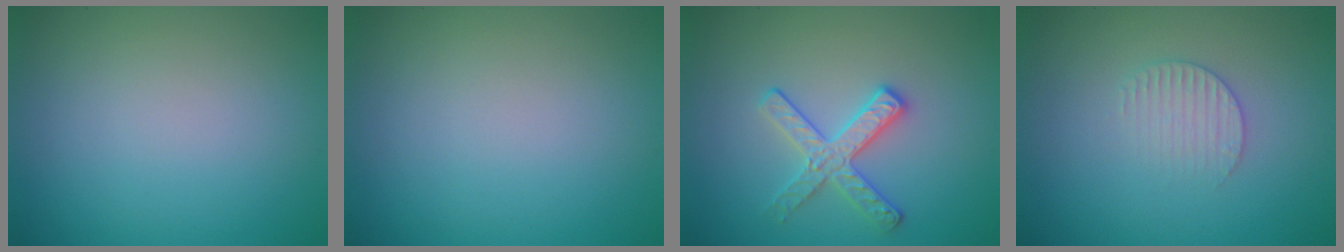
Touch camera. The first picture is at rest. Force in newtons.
{"total": 0.0}
{"total": 2.8, "press": 2.7, "slide": 0.5}
{"total": 1.9, "press": 1.9, "slide": 0.3}